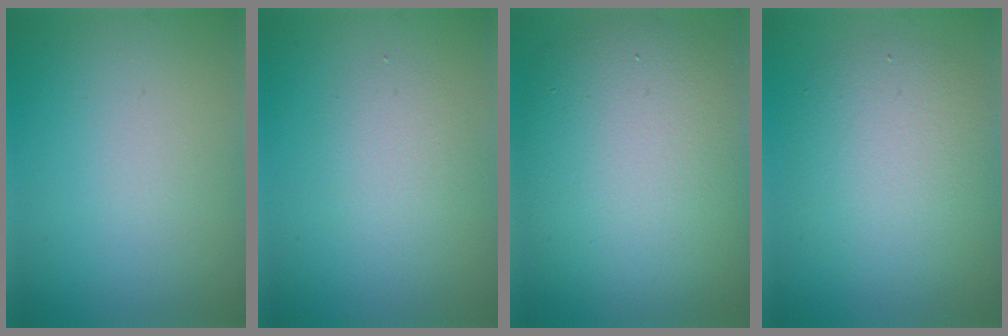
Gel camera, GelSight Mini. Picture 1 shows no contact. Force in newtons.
{"total": 2.0, "press": 2.0, "slide": 0.2}
{"total": 12.2, "press": 12.2, "slide": 0.6}
{"total": 5.7, "press": 5.7, "slide": 0.4}